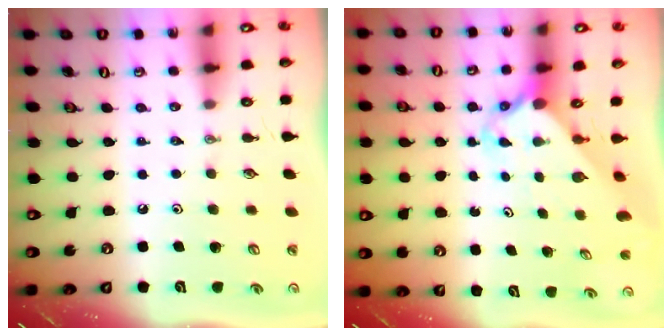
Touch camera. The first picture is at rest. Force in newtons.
{"total": 2.3, "press": 2.3, "slide": 0.2}